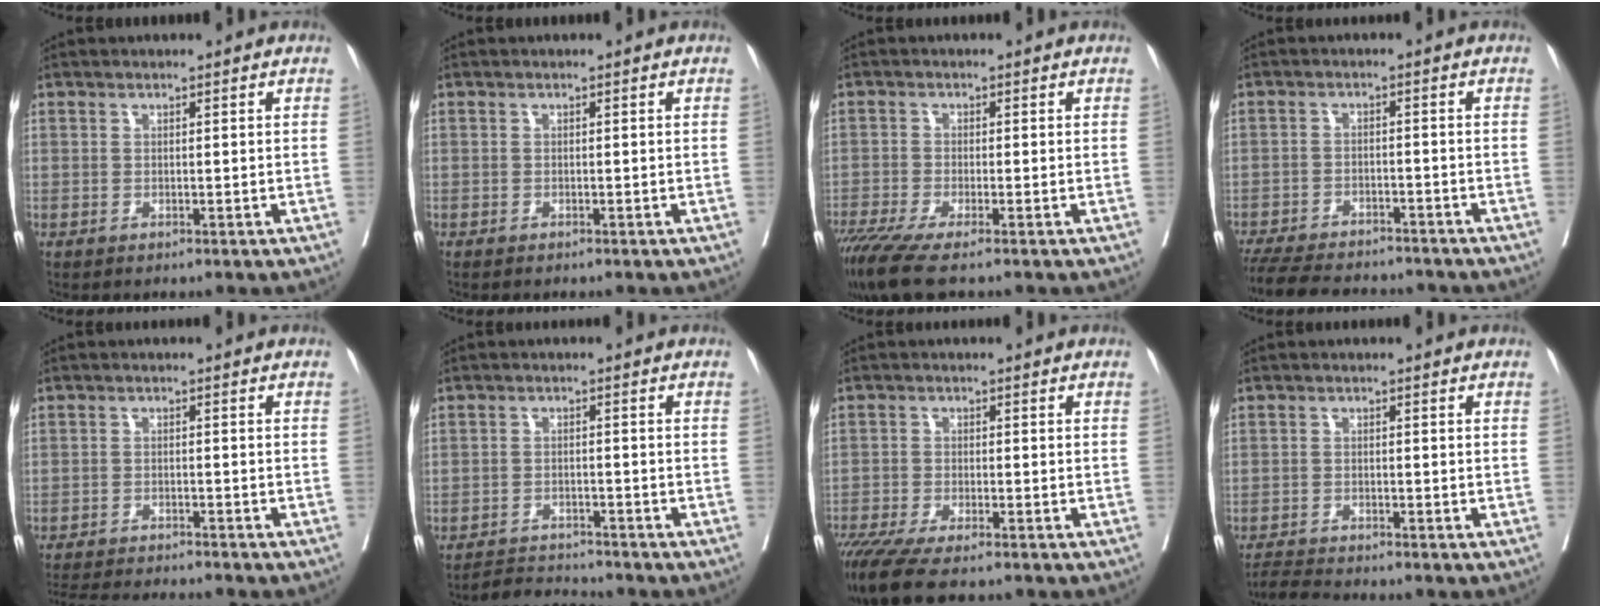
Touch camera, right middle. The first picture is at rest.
{"total": 0.5, "force": [-0.5, 0.1, 0.2], "torque": [-0.008, -0.002, -0.008]}
{"total": 6.8, "force": [-5.1, 0.4, 4.5], "torque": [-0.076, -0.018, -0.091]}
{"total": 14.8, "force": [-13.1, 3.6, 5.7], "torque": [-0.126, -0.016, -0.187]}
{"total": 10.3, "force": [-9.6, 0.4, 3.5], "torque": [-0.051, -0.012, -0.142]}
{"total": 4.1, "force": [-4.0, 0.1, -0.5], "torque": [0.008, -0.009, -0.068]}
{"total": 10.1, "force": [-8.1, 1.8, 5.7], "torque": [-0.088, -0.021, -0.134]}
{"total": 3.3, "force": [-3.3, -0.7, 0.3], "torque": [-0.007, -0.019, -0.060]}